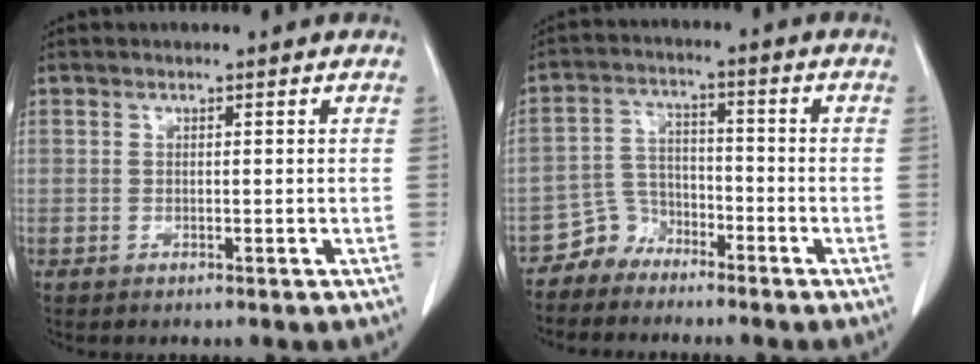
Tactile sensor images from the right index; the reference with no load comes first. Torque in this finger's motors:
{"motor_torque": [-0.25, -0.47, -0.30, -0.12]}